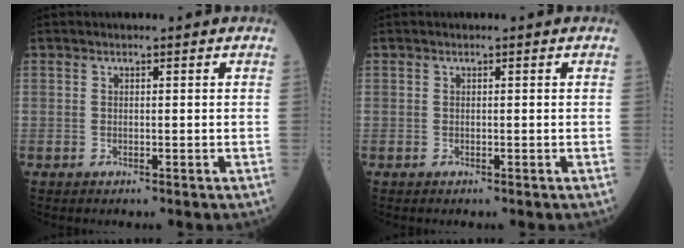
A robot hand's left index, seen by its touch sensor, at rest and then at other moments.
{"total": 0.0}